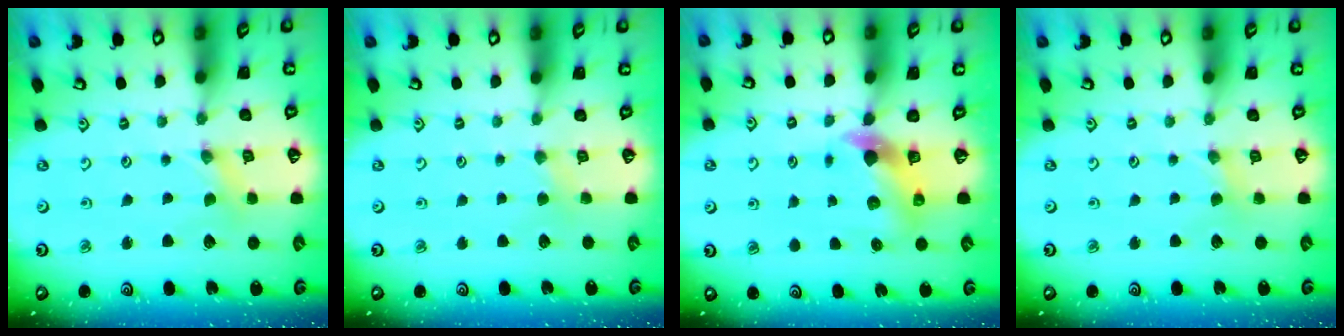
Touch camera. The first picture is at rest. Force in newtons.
{"total": 2.3, "press": 2.3, "slide": 0.3}
{"total": 6.3, "press": 6.3, "slide": 0.9}
{"total": 1.7, "press": 1.7, "slide": 0.4}